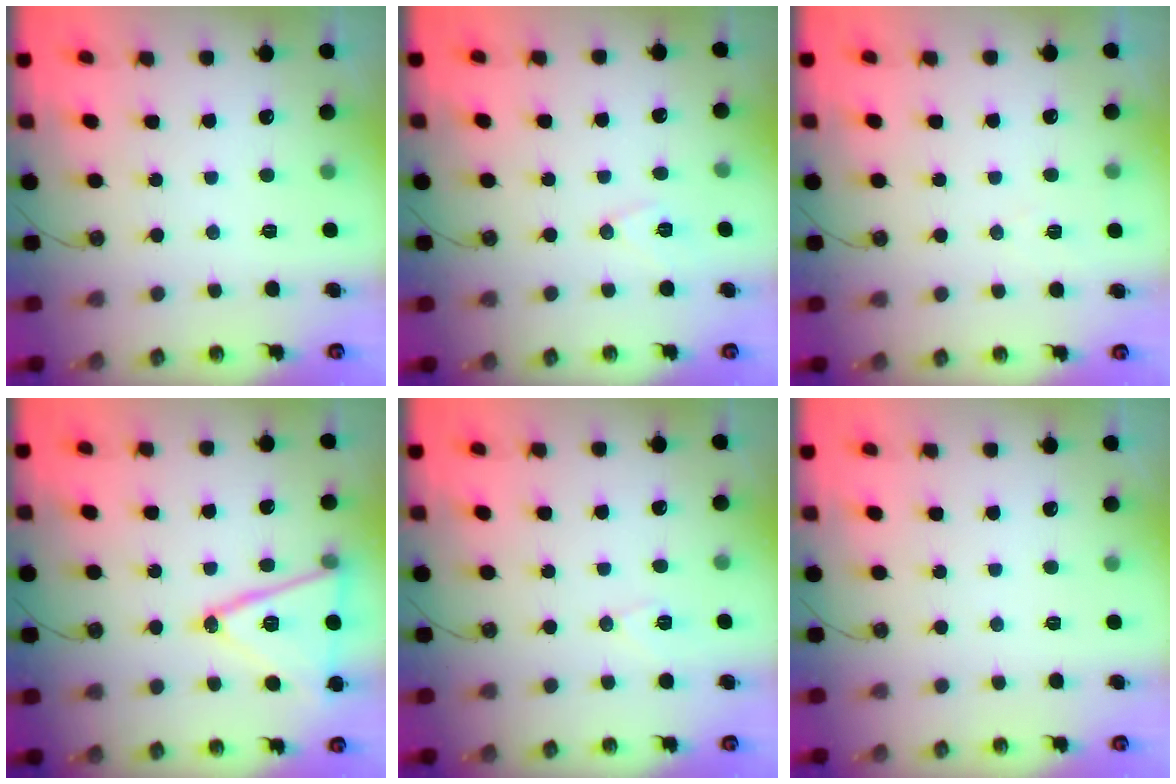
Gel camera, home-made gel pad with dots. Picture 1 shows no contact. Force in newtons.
{"total": 7.6, "press": 6.1, "slide": 4.5}
{"total": 5.6, "press": 3.5, "slide": 4.3}
{"total": 17.0, "press": 16.6, "slide": 3.4}
{"total": 6.0, "press": 5.8, "slide": 1.7}
{"total": 0.0}